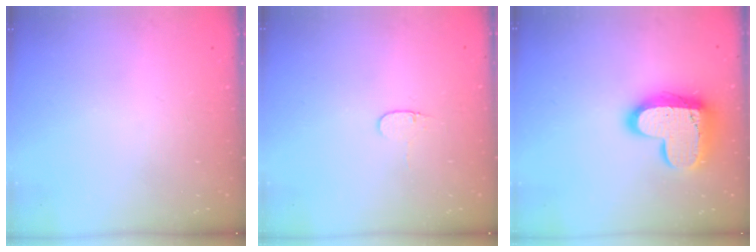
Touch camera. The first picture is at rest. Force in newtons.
{"total": 3.4, "press": 3.4, "slide": 0.4}
{"total": 19.0, "press": 19.0, "slide": 1.5}